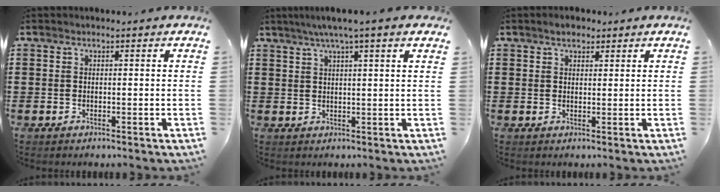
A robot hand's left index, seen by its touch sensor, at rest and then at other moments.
{"total": 3.6, "force": [2.4, -0.3, 2.7], "torque": [-0.059, 0.001, 0.040]}
{"total": 2.1, "force": [1.6, 1.0, 0.9], "torque": [-0.020, 0.007, 0.030]}